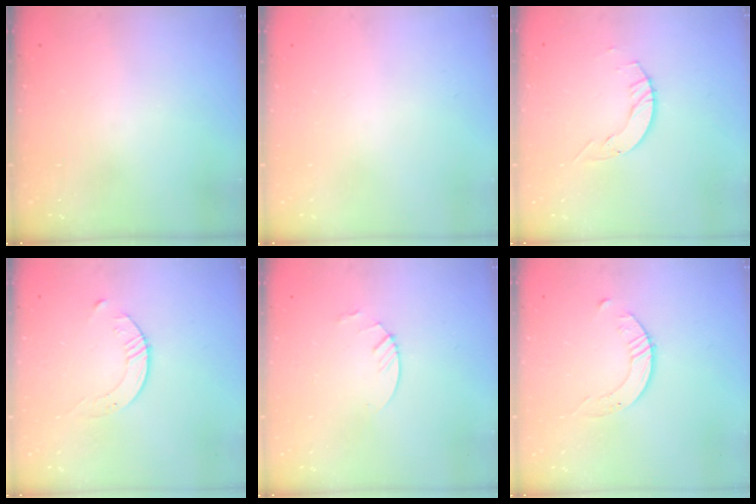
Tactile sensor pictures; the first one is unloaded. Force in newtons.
{"total": 0.0}
{"total": 2.1, "press": 2.1, "slide": 0.3}
{"total": 4.2, "press": 4.2, "slide": 0.5}
{"total": 3.0, "press": 3.0, "slide": 0.3}
{"total": 2.8, "press": 2.8, "slide": 0.3}